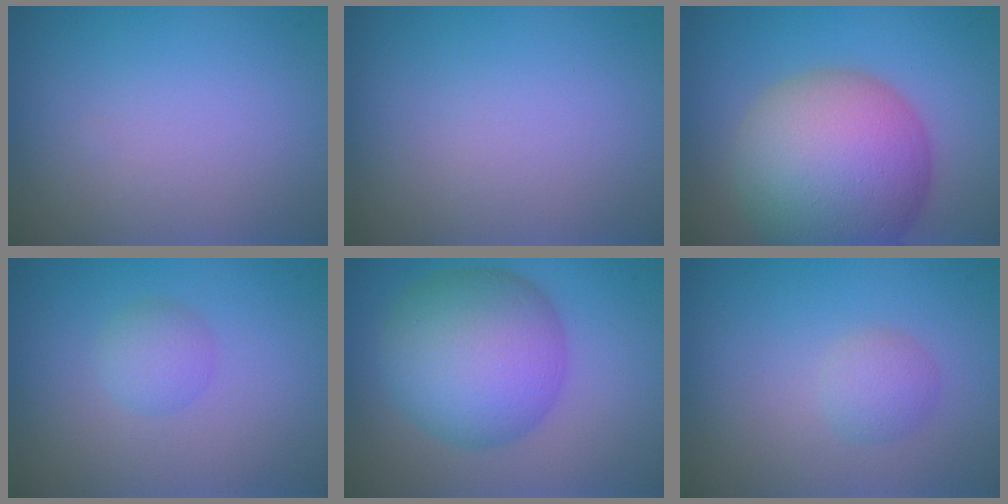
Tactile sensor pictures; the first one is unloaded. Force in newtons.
{"total": 0.0}
{"total": 13.1, "press": 13.0, "slide": 0.8}
{"total": 1.7, "press": 1.7, "slide": 0.0}
{"total": 9.8, "press": 9.8, "slide": 0.1}
{"total": 1.8, "press": 1.8, "slide": 0.0}